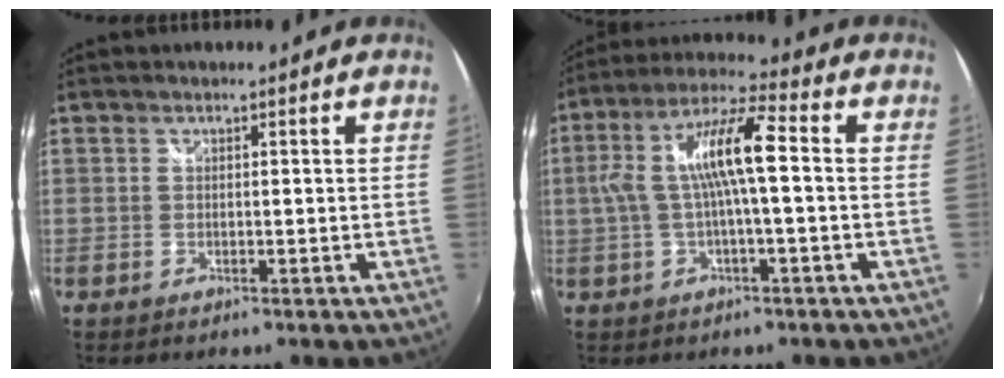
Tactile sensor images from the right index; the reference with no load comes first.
{"total": 11.2, "force": [0.1, 1.7, 11.1], "torque": [-0.215, 0.018, 0.002]}